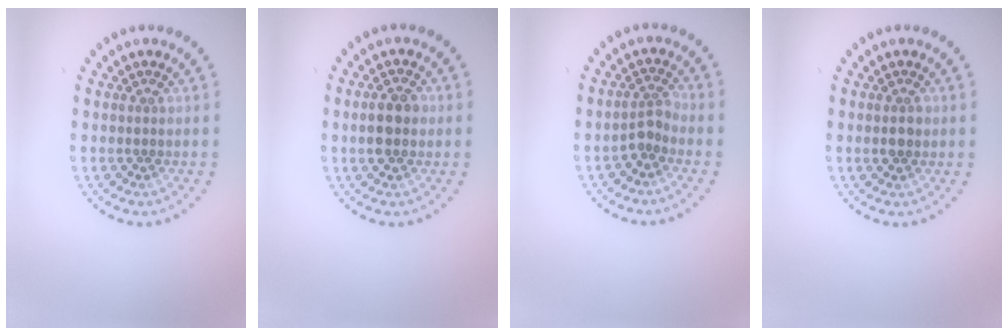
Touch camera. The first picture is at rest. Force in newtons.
{"total": 2.8, "press": 2.7, "slide": 0.3}
{"total": 1.8, "press": 1.4, "slide": 1.2}
{"total": 1.3, "press": 1.3, "slide": 0.1}